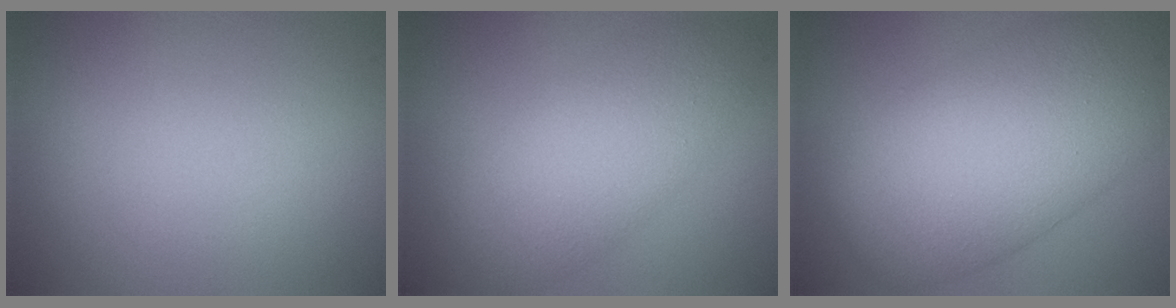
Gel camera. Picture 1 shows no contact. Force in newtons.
{"total": 5.5, "press": 5.5, "slide": 0.3}
{"total": 11.3, "press": 11.3, "slide": 0.4}